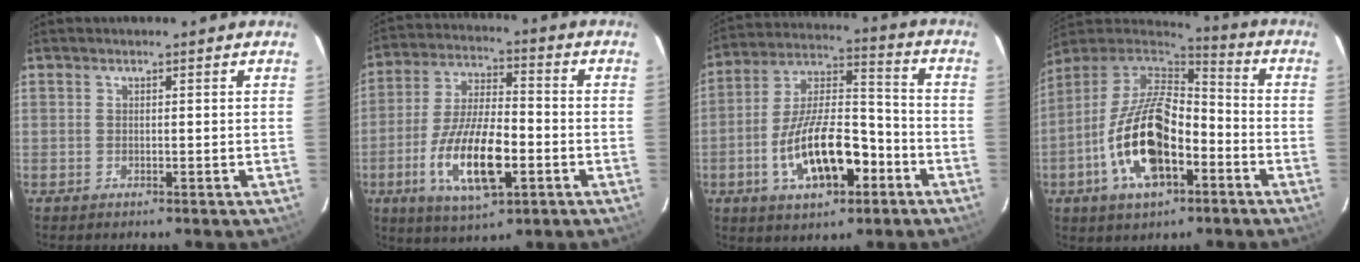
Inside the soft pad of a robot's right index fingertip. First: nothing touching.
{"total": 15.6, "force": [-5.4, 5.5, 13.6], "torque": [-0.280, -0.016, -0.096]}
{"total": 17.0, "force": [-6.7, 7.4, 13.7], "torque": [-0.262, 0.013, -0.109]}
{"total": 18.6, "force": [-6.7, 9.2, 14.8], "torque": [-0.302, -0.006, -0.121]}